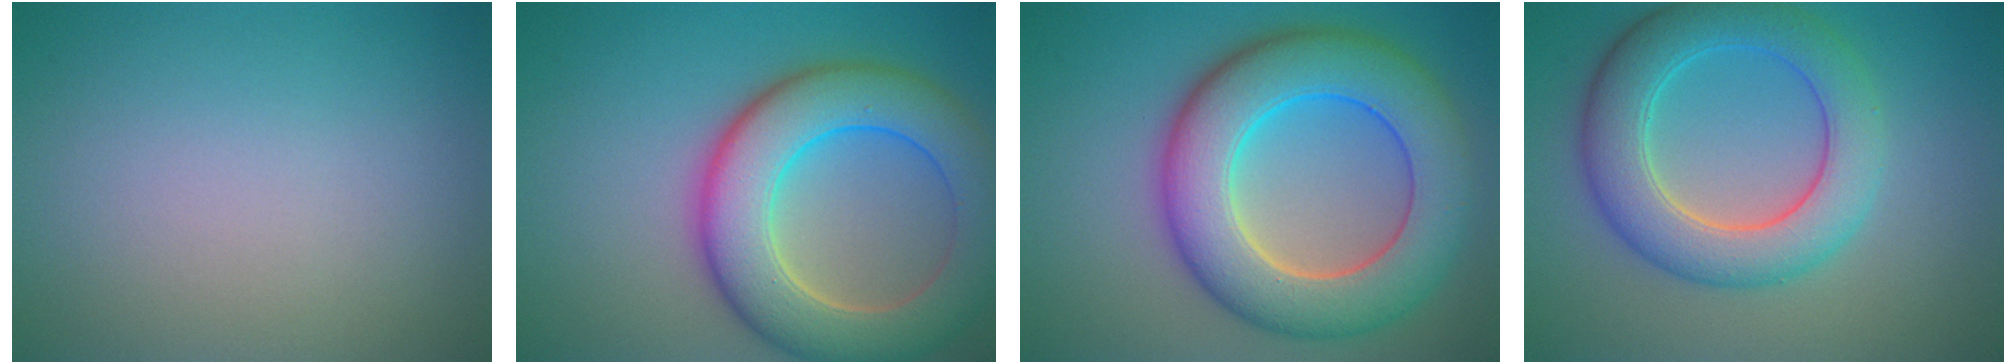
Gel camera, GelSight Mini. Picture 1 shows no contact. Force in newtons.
{"total": 9.6, "press": 9.5, "slide": 0.4}
{"total": 10.7, "press": 10.7, "slide": 0.4}
{"total": 6.9, "press": 6.9, "slide": 0.2}